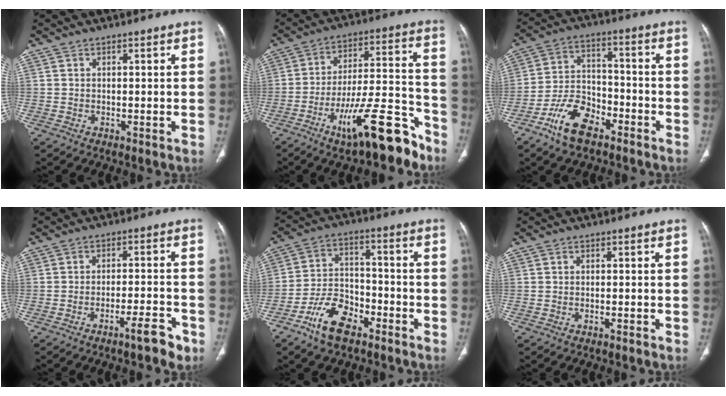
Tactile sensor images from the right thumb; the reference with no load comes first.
{"total": 18.4, "force": [-11.7, 4.9, 13.3], "torque": [-0.207, 0.082, -0.193]}
{"total": 11.3, "force": [-7.2, 5.9, 6.4], "torque": [-0.117, 0.046, -0.140]}
{"total": 5.9, "force": [-4.1, 1.2, 4.1], "torque": [-0.062, 0.030, -0.061]}
{"total": 10.7, "force": [-6.9, 5.6, 6.0], "torque": [-0.107, 0.044, -0.132]}
{"total": 1.0, "force": [-0.8, 0.2, 0.5], "torque": [-0.017, 0.005, -0.008]}